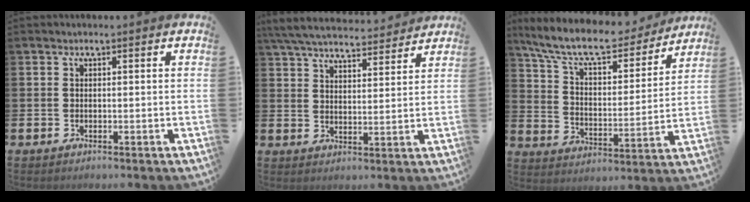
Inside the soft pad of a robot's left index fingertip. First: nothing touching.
{"total": 6.4, "force": [6.1, 1.0, 1.5], "torque": [-0.048, -0.039, 0.107]}
{"total": 10.6, "force": [9.3, 2.7, 4.2], "torque": [-0.117, -0.056, 0.160]}